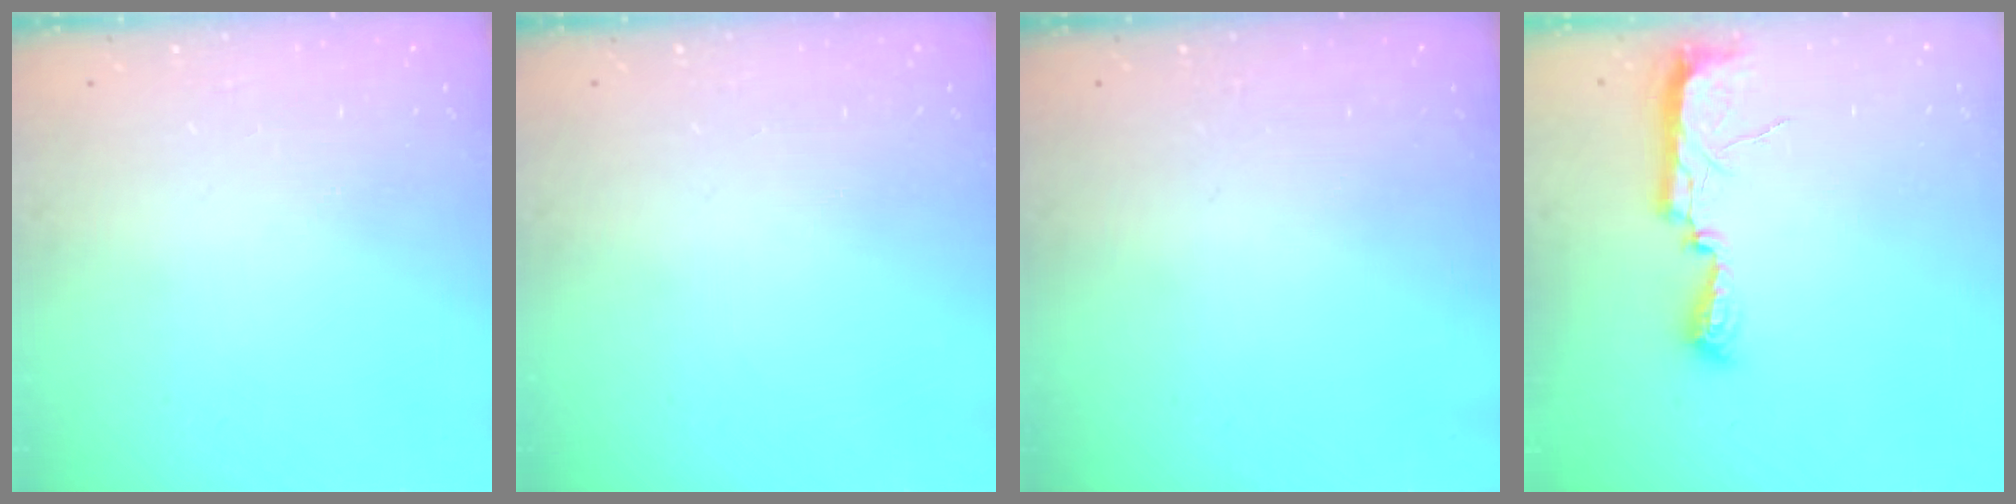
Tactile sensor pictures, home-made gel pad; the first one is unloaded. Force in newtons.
{"total": 0.0}
{"total": 0.0}
{"total": 8.1, "press": 8.0, "slide": 0.8}